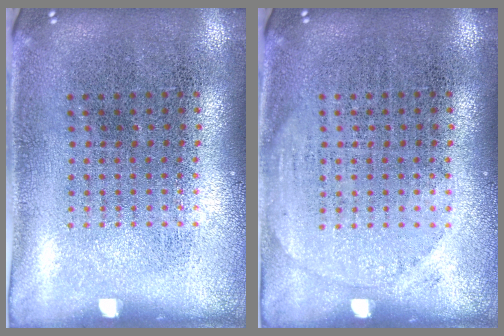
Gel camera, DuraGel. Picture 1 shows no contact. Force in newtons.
{"total": 1.0, "press": 1.0, "slide": 0.1}